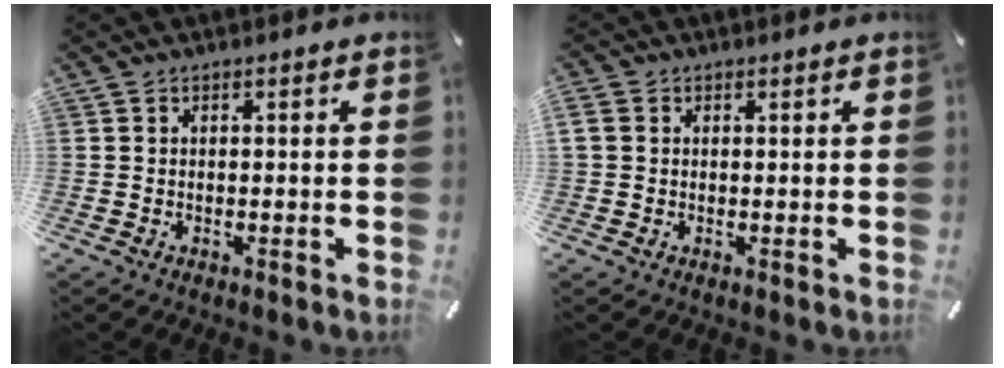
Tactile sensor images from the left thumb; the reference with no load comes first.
{"total": 1.8, "force": [0.5, 1.6, 0.7], "torque": [-0.016, 0.006, 0.008]}